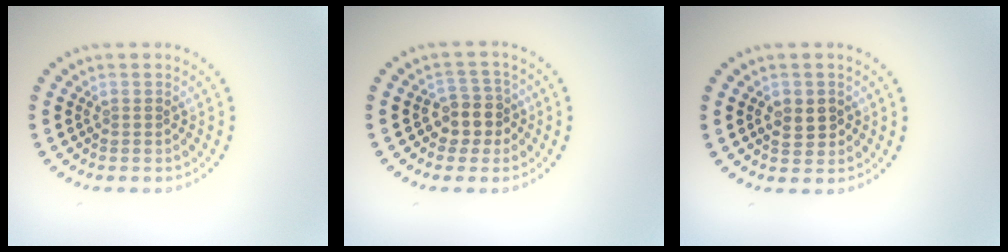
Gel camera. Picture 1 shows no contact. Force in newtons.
{"total": 2.7, "press": 2.5, "slide": 1.2}
{"total": 2.1, "press": 2.1, "slide": 0.2}